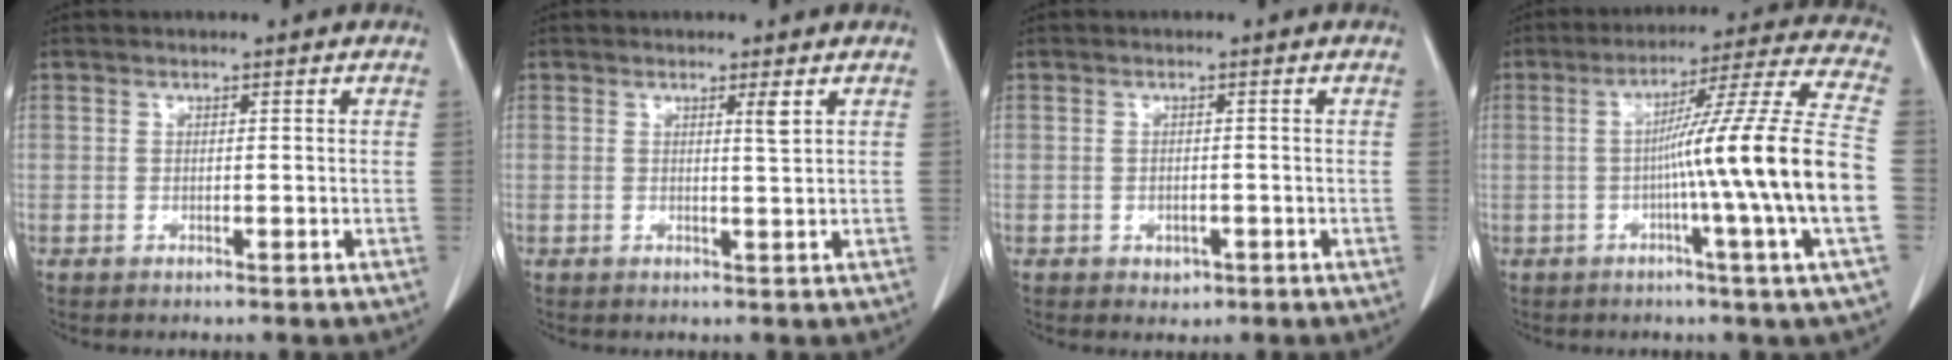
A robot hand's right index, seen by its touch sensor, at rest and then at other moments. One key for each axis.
{"total": 1.6, "fx": 0.8, "fy": -0.3, "fz": 1.3, "tx": -0.024, "ty": -0.007, "tz": 0.013}
{"total": 1.7, "fx": -0.8, "fy": 1.3, "fz": 0.8, "tx": -0.011, "ty": 0.002, "tz": -0.003}
{"total": 18.7, "fx": -3.1, "fy": -2.9, "fz": 18.2, "tx": -0.268, "ty": -0.003, "tz": -0.062}